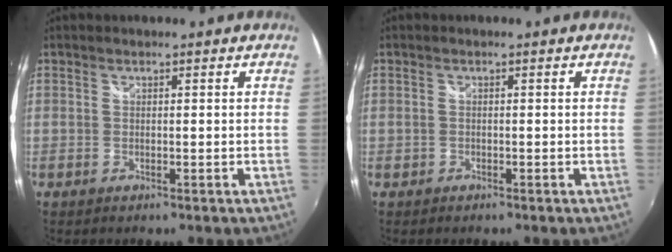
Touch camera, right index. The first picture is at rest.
{"total": 1.0, "force": [-0.6, 0.8, 0.2], "torque": [-0.008, -0.003, -0.011]}